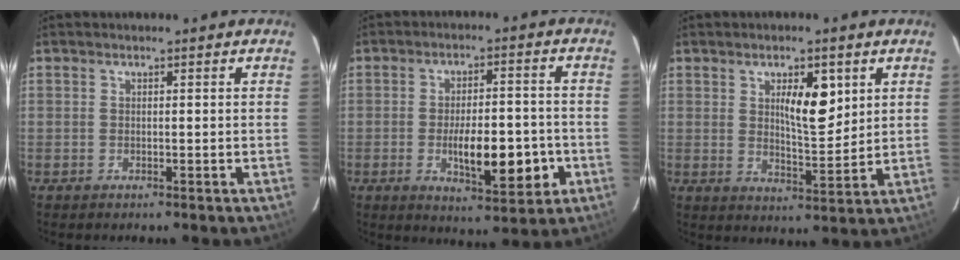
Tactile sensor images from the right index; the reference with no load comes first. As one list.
[{"total": 11.6, "force": [-3.2, 3.9, 10.5], "torque": [-0.164, 0.004, -0.044]}, {"total": 7.8, "force": [2.8, 2.6, 6.8], "torque": [-0.110, -0.001, 0.049]}]